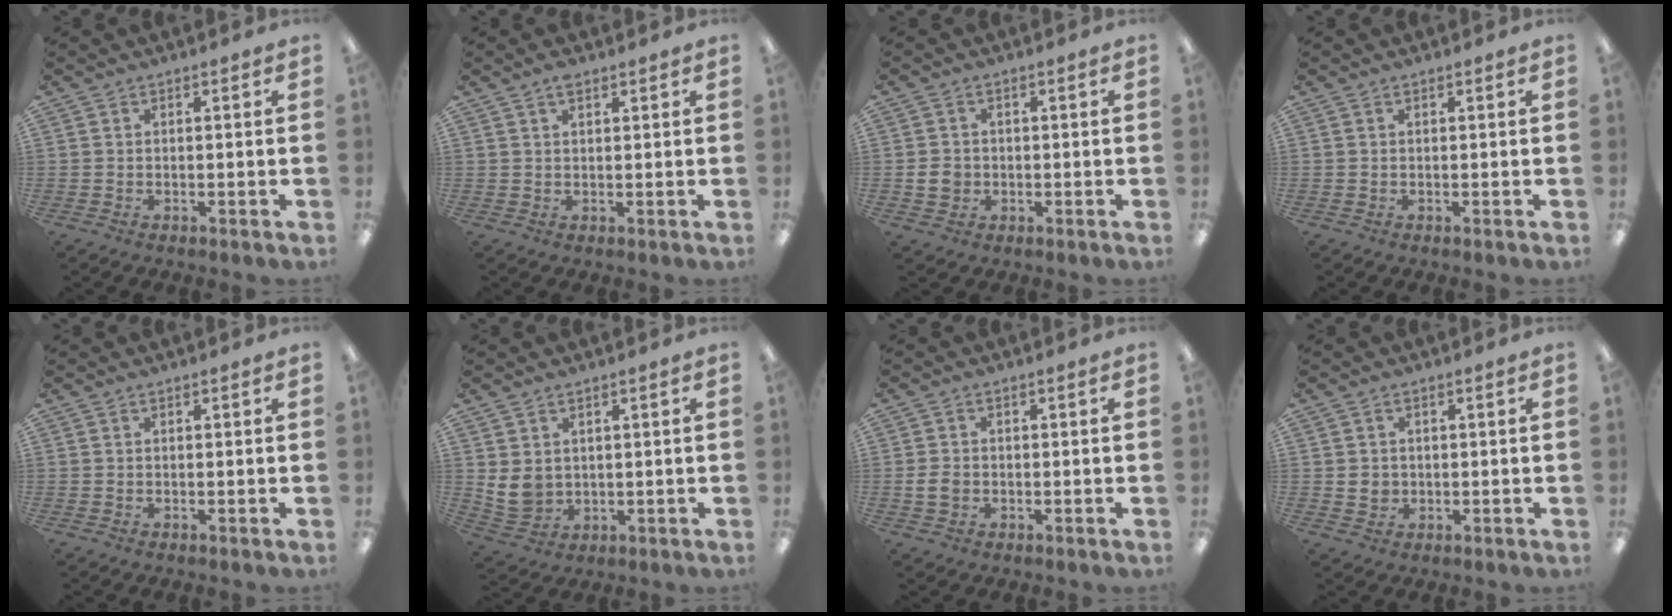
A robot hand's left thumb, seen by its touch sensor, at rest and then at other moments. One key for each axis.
{"total": 2.6, "fx": 1.8, "fy": 1.2, "fz": 1.5, "tx": -0.024, "ty": -0.001, "tz": 0.031}
{"total": 3.7, "fx": -0.4, "fy": 3.3, "fz": 1.7, "tx": -0.031, "ty": 0.008, "tz": -0.006}
{"total": 0.0}
{"total": 0.0}
{"total": 5.5, "fx": 2.3, "fy": 4.3, "fz": 2.5, "tx": -0.060, "ty": -0.013, "tz": 0.045}
{"total": 3.2, "fx": -0.4, "fy": 2.6, "fz": 1.9, "tx": -0.034, "ty": 0.006, "tz": -0.007}
{"total": 2.9, "fx": 0.2, "fy": 2.7, "fz": 1.1, "tx": -0.022, "ty": 0.005, "tz": 0.003}